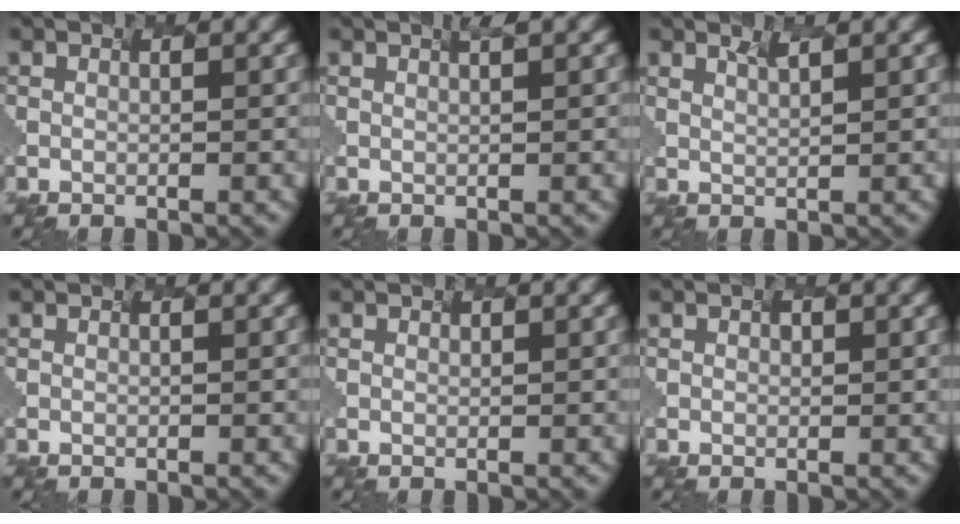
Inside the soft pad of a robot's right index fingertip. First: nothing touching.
{"total": 0.8, "force": [0.3, -0.7, -0.2], "torque": [-0.008, -0.002, 0.028]}
{"total": 0.7, "force": [0.0, -0.7, -0.1], "torque": [-0.015, -0.007, 0.035]}
{"total": 0.0}
{"total": 0.7, "force": [-0.1, -0.5, -0.5], "torque": [-0.001, -0.003, 0.014]}
{"total": 1.0, "force": [-0.6, -0.6, -0.5], "torque": [0.002, -0.004, 0.015]}